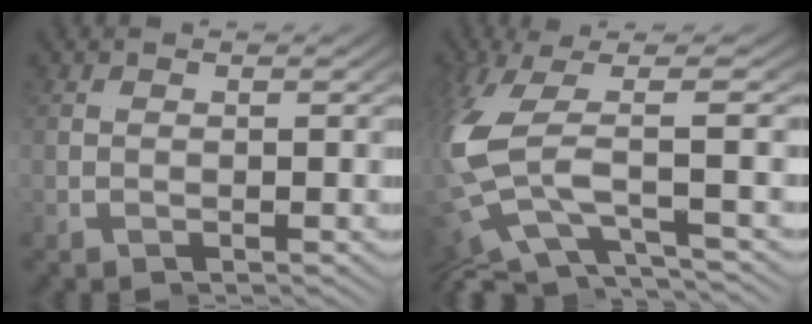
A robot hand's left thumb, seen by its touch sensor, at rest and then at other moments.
{"total": 5.4, "force": [-1.6, -0.6, 5.1], "torque": [-0.155, -0.008, -0.006]}